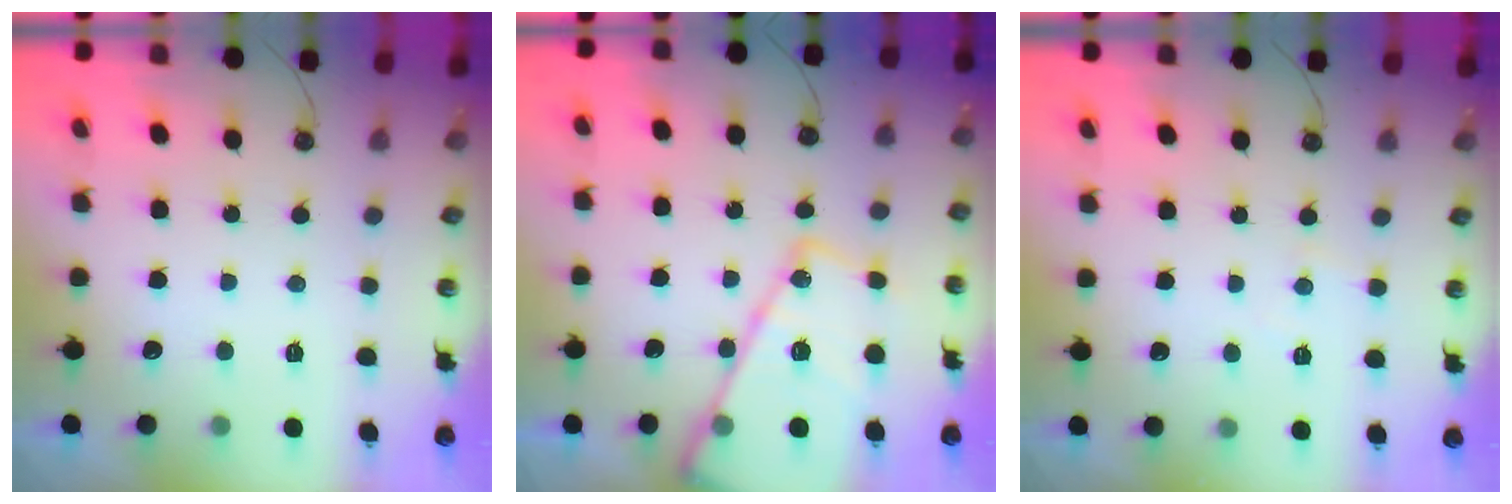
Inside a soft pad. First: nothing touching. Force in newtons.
{"total": 22.4, "press": 22.3, "slide": 2.1}
{"total": 3.6, "press": 3.6, "slide": 0.6}